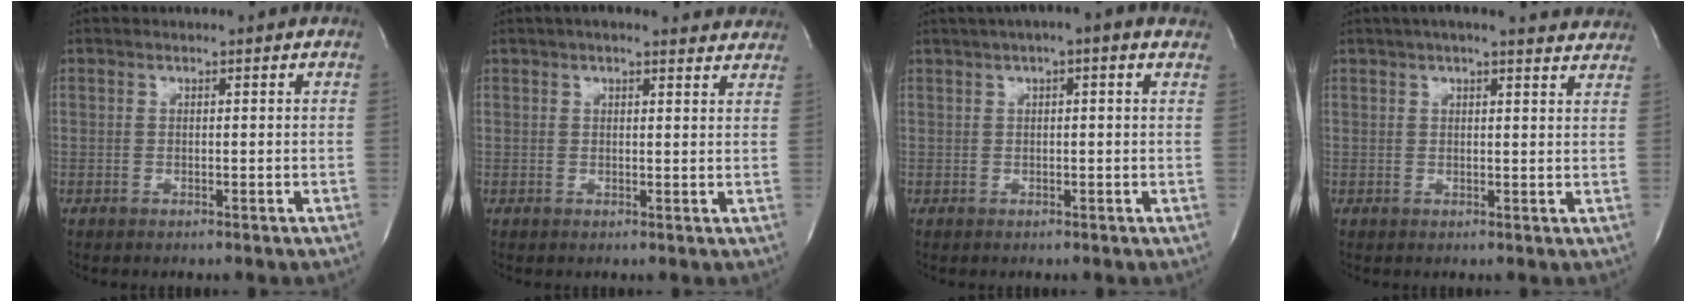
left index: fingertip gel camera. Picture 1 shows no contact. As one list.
[{"total": 10.0, "force": [8.9, 2.3, 4.0], "torque": [-0.043, 0.022, 0.094]}, {"total": 6.8, "force": [4.4, 1.1, 5.0], "torque": [-0.078, 0.039, 0.054]}, {"total": 14.0, "force": [12.7, 1.9, 5.5], "torque": [-0.073, 0.023, 0.146]}]